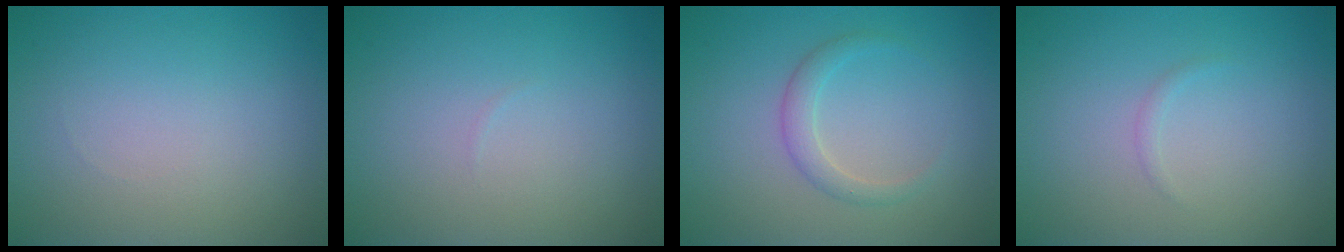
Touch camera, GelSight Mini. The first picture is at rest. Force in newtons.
{"total": 0.0}
{"total": 1.7, "press": 1.7, "slide": 0.1}
{"total": 0.5, "press": 0.5, "slide": 0.0}